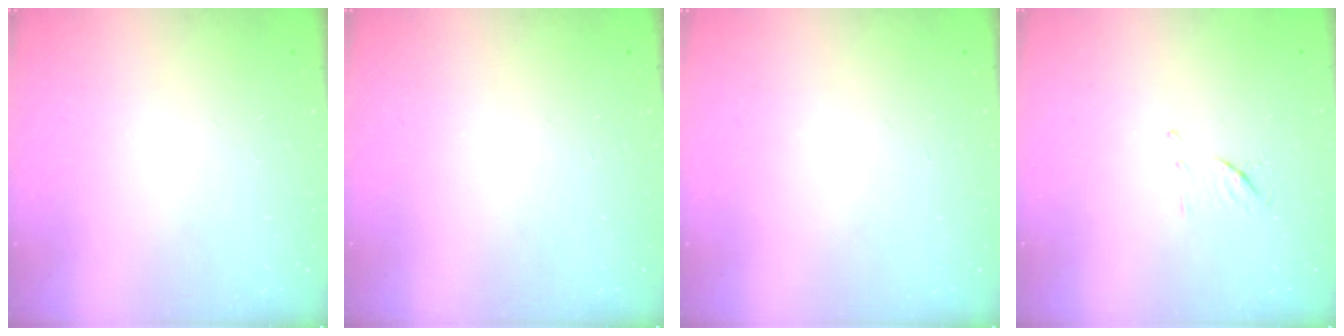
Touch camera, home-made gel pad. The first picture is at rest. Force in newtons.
{"total": 0.0}
{"total": 0.0}
{"total": 6.4, "press": 6.4, "slide": 0.4}